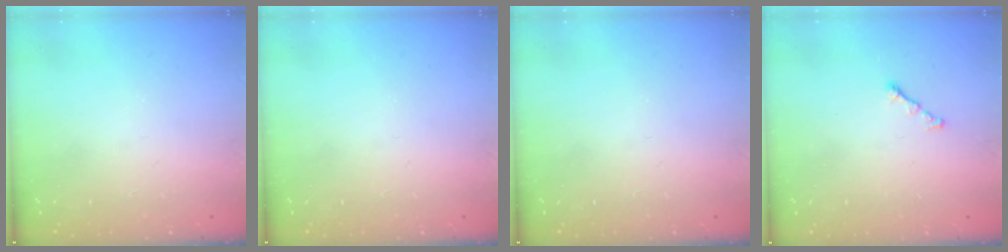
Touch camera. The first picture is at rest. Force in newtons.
{"total": 0.0}
{"total": 0.0}
{"total": 1.2, "press": 1.1, "slide": 0.5}